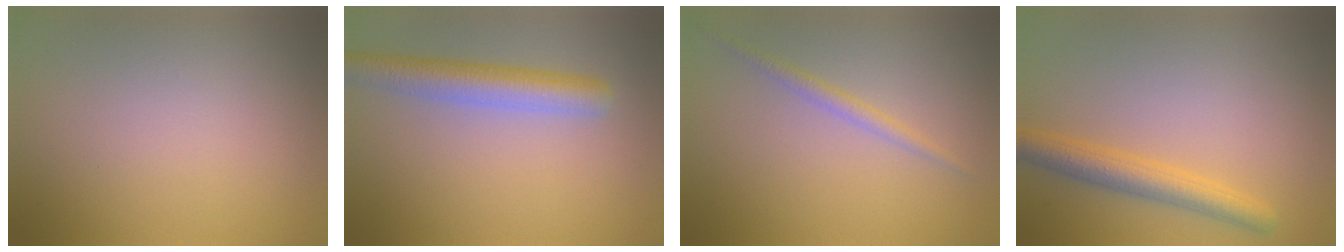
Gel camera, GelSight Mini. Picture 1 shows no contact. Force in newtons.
{"total": 4.3, "press": 4.3, "slide": 0.2}
{"total": 1.4, "press": 1.4, "slide": 0.1}
{"total": 3.7, "press": 3.7, "slide": 0.2}